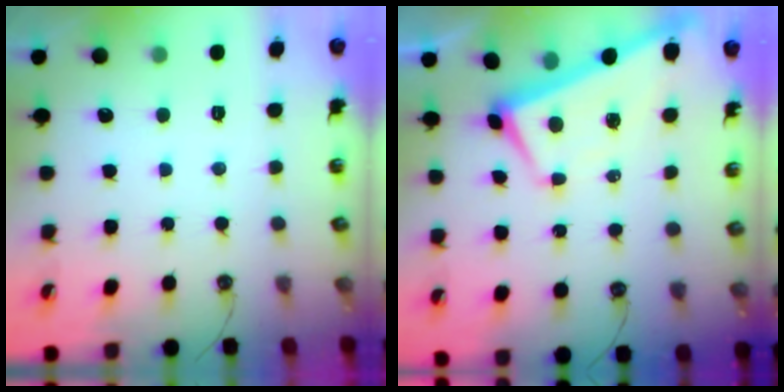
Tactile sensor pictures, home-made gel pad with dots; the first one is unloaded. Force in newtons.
{"total": 2.4, "press": 2.3, "slide": 0.7}